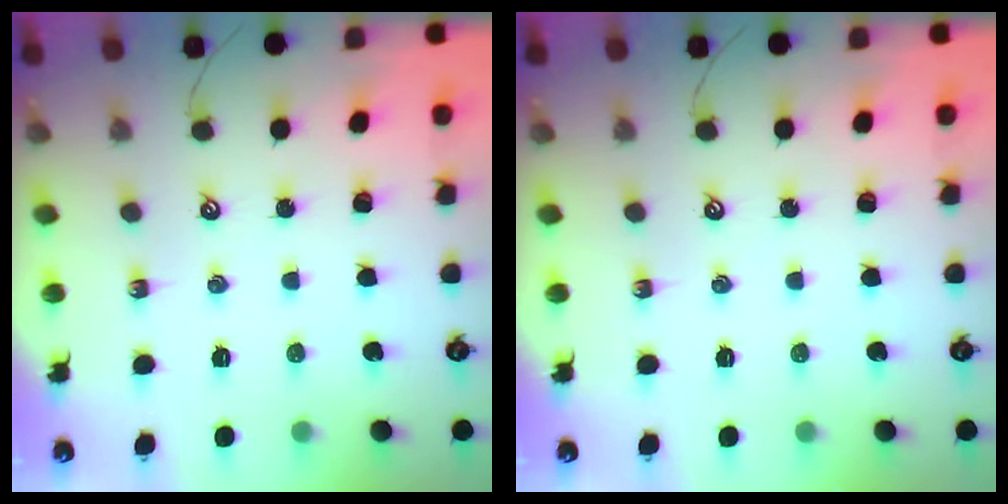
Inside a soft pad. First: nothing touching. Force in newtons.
{"total": 0.0}